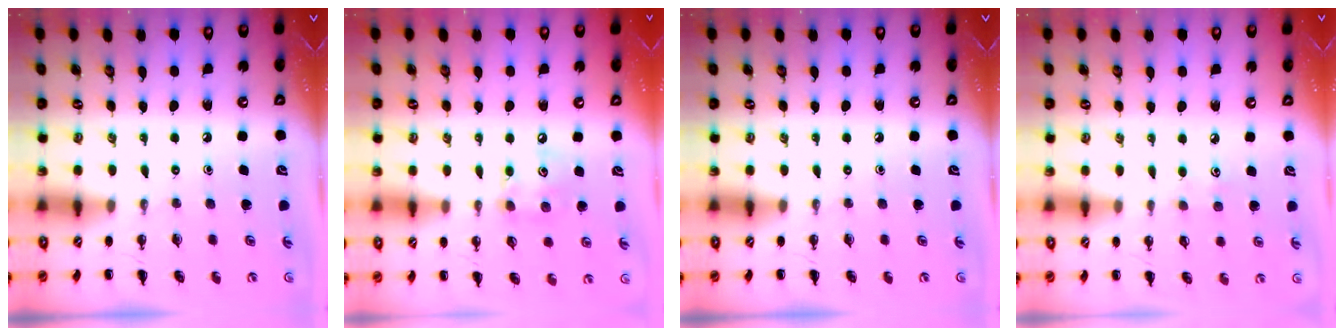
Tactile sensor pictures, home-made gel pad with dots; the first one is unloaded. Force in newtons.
{"total": 6.7, "press": 6.7, "slide": 0.5}
{"total": 0.0}
{"total": 3.6, "press": 3.4, "slide": 1.0}